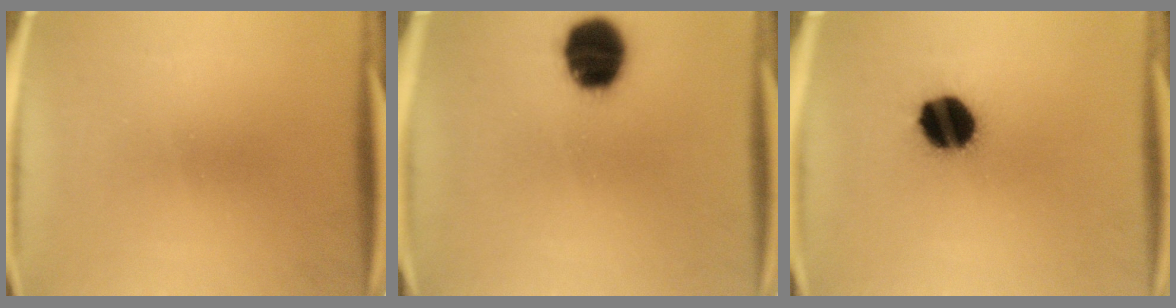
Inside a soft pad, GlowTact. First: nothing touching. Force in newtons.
{"total": 14.1}
{"total": 14.4}